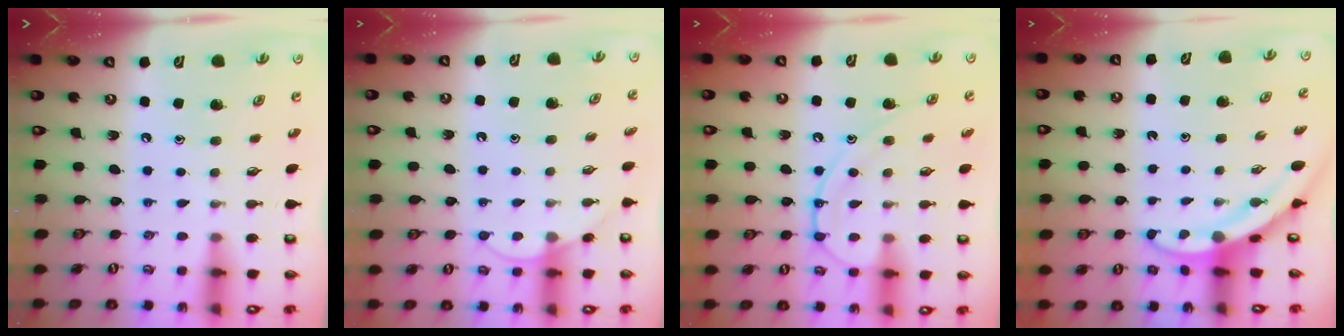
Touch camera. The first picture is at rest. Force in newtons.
{"total": 5.6, "press": 5.6, "slide": 0.4}
{"total": 11.8, "press": 11.8, "slide": 1.3}
{"total": 3.3, "press": 3.3, "slide": 0.2}